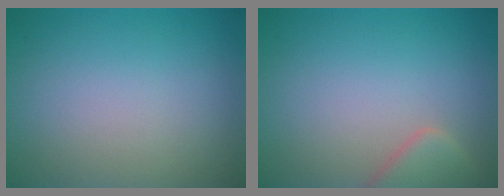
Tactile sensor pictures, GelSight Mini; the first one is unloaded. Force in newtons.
{"total": 3.0, "press": 3.0, "slide": 0.3}